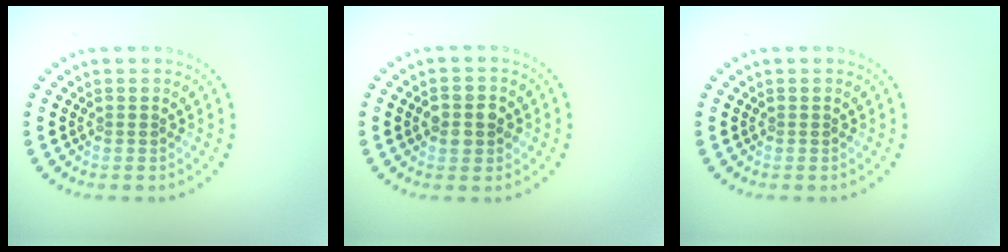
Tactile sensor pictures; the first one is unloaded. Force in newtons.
{"total": 2.5, "press": 2.4, "slide": 0.5}
{"total": 0.0}